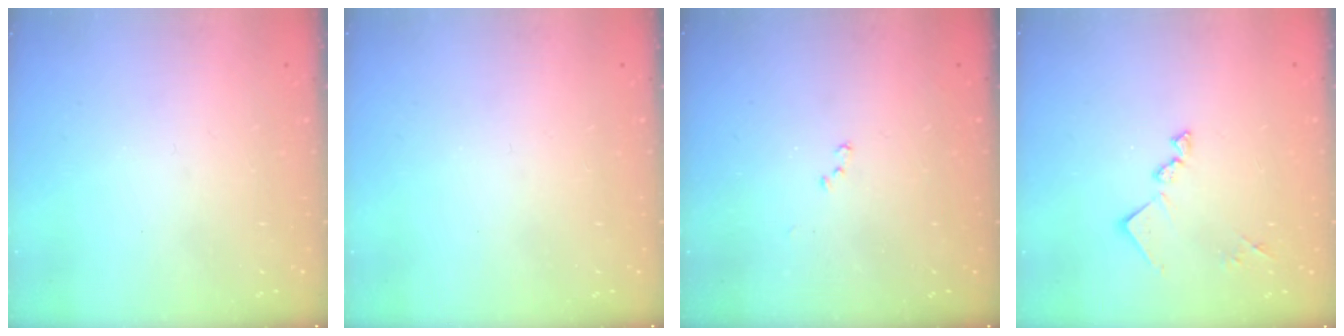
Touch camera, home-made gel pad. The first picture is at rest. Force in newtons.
{"total": 0.0}
{"total": 8.1, "press": 8.0, "slide": 1.1}
{"total": 10.9, "press": 10.9, "slide": 0.5}